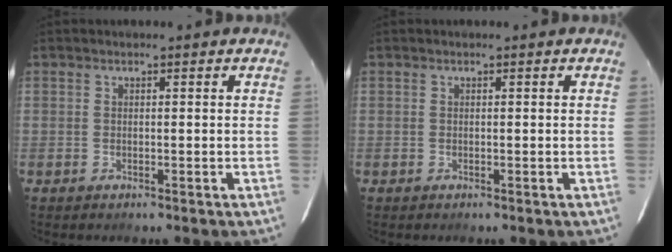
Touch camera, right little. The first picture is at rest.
{"total": 0.0}